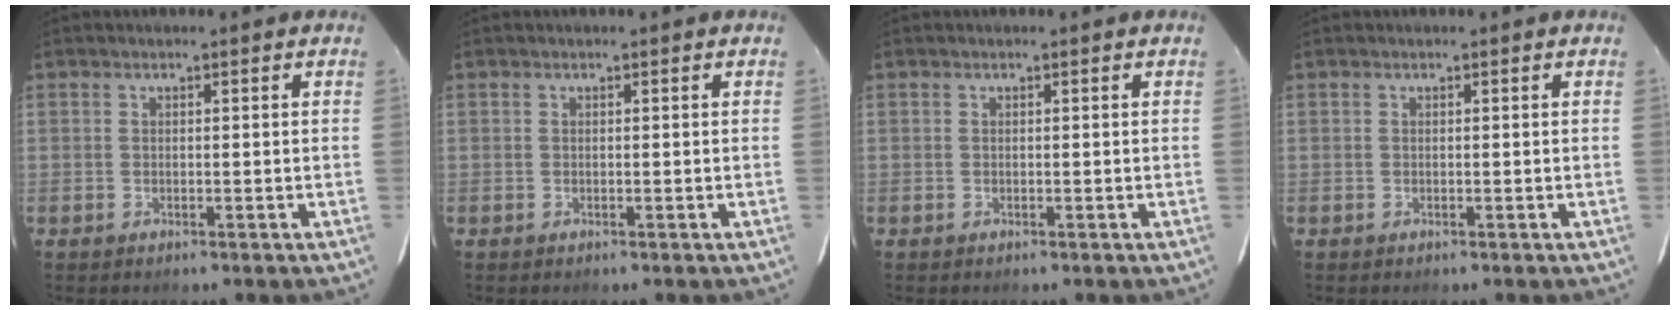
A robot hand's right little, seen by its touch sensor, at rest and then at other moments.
{"total": 0.0}
{"total": 0.0}
{"total": 0.0}